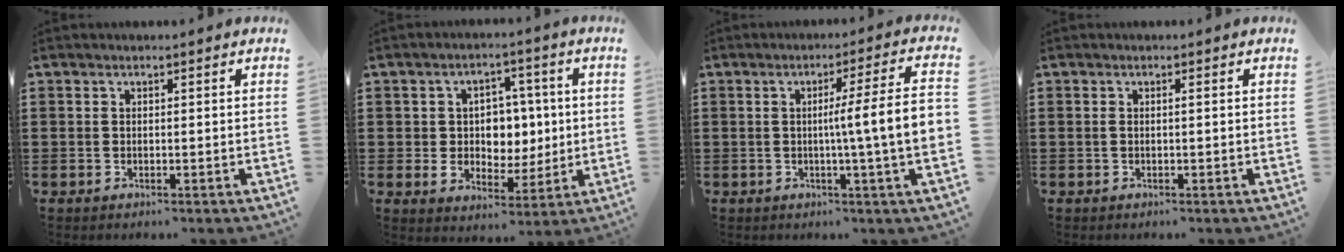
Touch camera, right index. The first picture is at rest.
{"total": 6.2, "force": [0.5, 5.4, 3.0], "torque": [-0.063, 0.012, 0.005]}
{"total": 8.5, "force": [-0.3, -0.4, 8.4], "torque": [-0.142, -0.012, -0.012]}
{"total": 0.6, "force": [-0.1, 0.0, 0.6], "torque": [-0.012, -0.003, 0.000]}